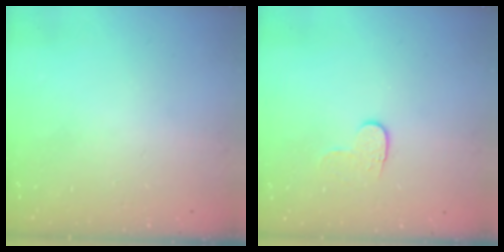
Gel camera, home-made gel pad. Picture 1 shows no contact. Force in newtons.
{"total": 4.2, "press": 4.2, "slide": 0.5}